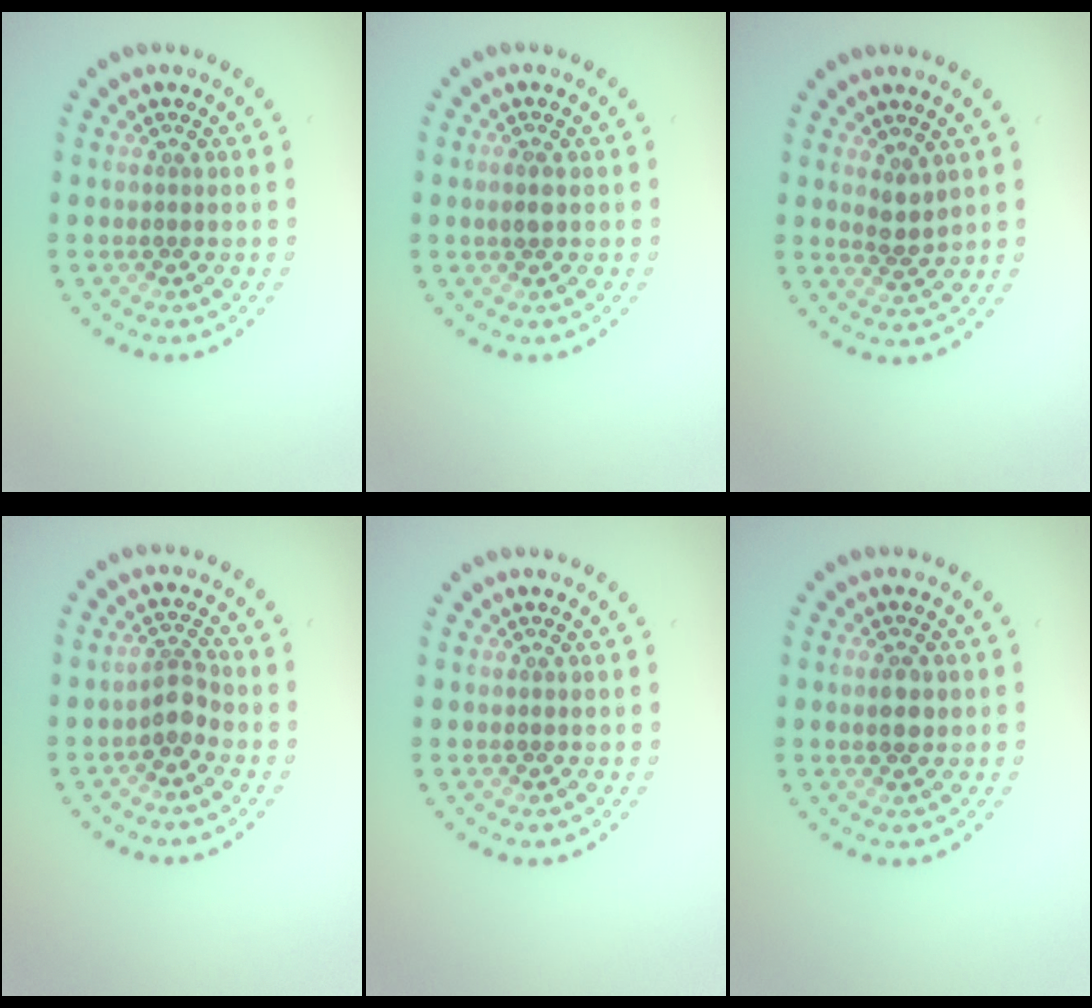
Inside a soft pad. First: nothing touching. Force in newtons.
{"total": 1.2, "press": 1.1, "slide": 0.4}
{"total": 1.7, "press": 1.4, "slide": 0.9}
{"total": 2.0, "press": 1.7, "slide": 1.2}
{"total": 0.0}
{"total": 1.9, "press": 1.8, "slide": 0.4}